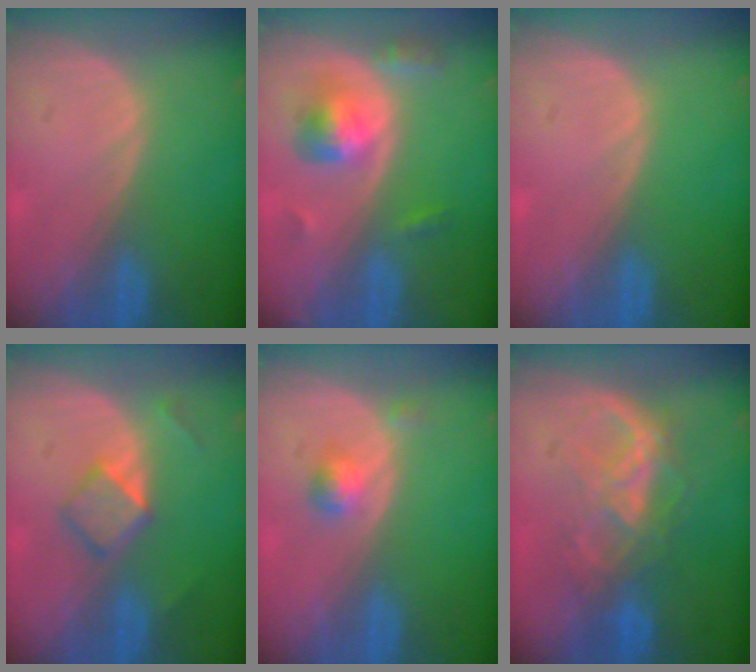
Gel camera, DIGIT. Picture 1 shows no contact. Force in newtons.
{"total": 5.7, "press": 5.2, "slide": 2.4}
{"total": 0.0}
{"total": 4.3, "press": 4.3, "slide": 0.4}
{"total": 2.4, "press": 2.1, "slide": 1.1}
{"total": 6.7, "press": 6.7, "slide": 0.4}